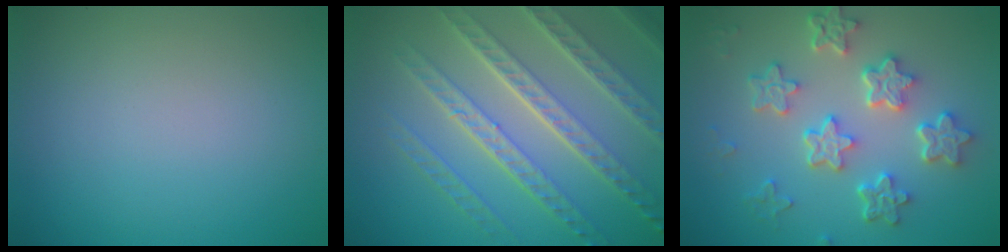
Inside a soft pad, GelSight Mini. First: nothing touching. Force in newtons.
{"total": 8.0, "press": 5.6, "slide": 5.8}
{"total": 5.8, "press": 4.5, "slide": 3.6}